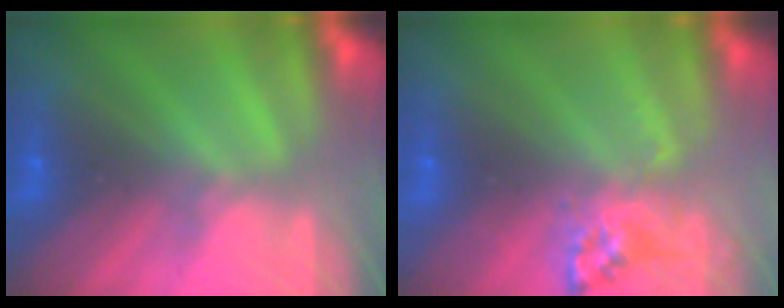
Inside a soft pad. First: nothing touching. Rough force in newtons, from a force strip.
{"total": 2.6}